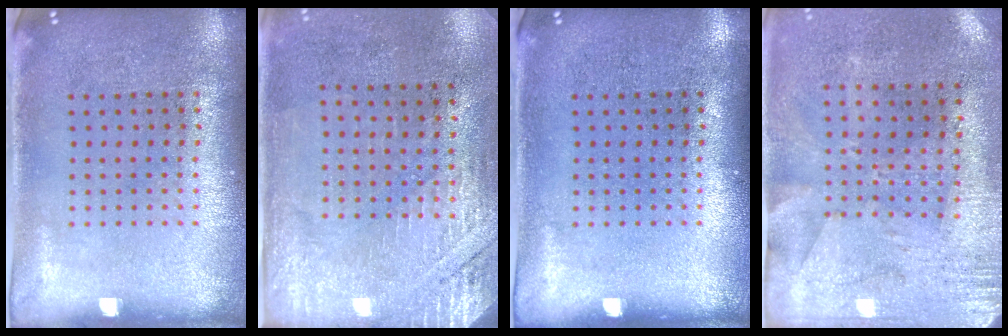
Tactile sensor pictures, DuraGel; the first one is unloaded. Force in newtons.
{"total": 2.7, "press": 2.4, "slide": 1.3}
{"total": 0.0}
{"total": 2.8, "press": 2.3, "slide": 1.7}